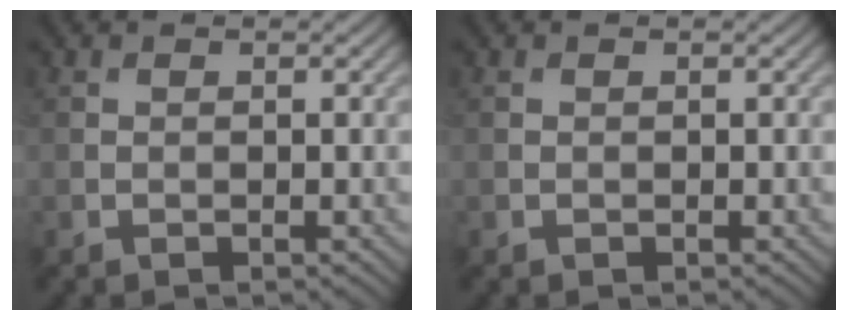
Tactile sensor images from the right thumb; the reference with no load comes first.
{"total": 0.0}